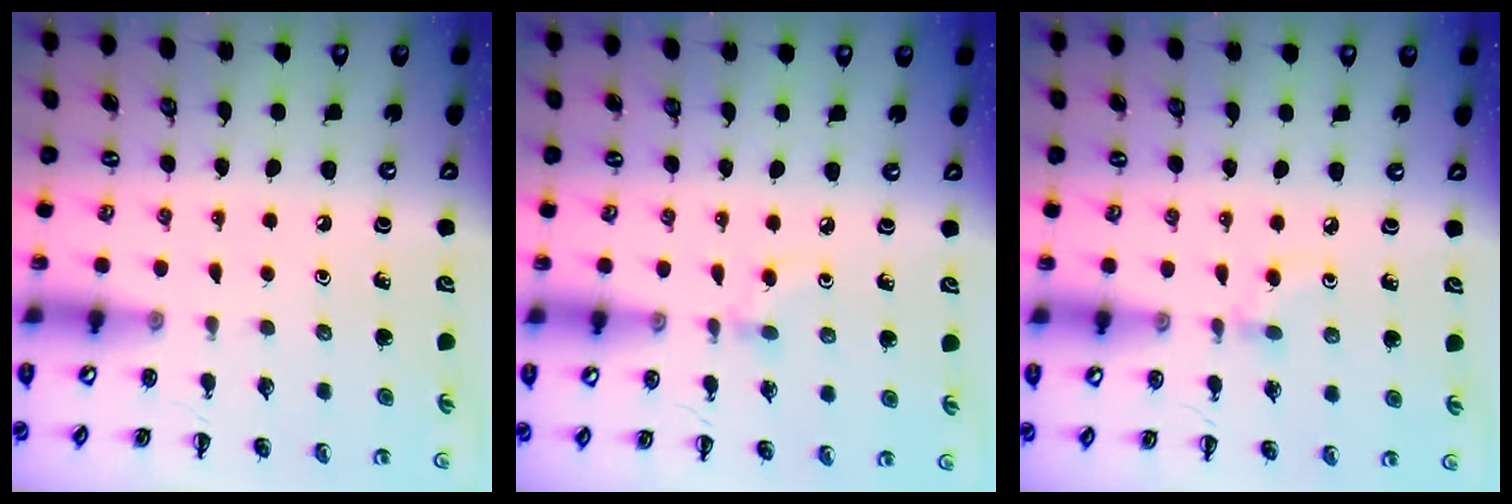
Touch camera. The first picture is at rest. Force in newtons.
{"total": 3.7, "press": 3.4, "slide": 1.4}
{"total": 3.7, "press": 3.4, "slide": 1.4}